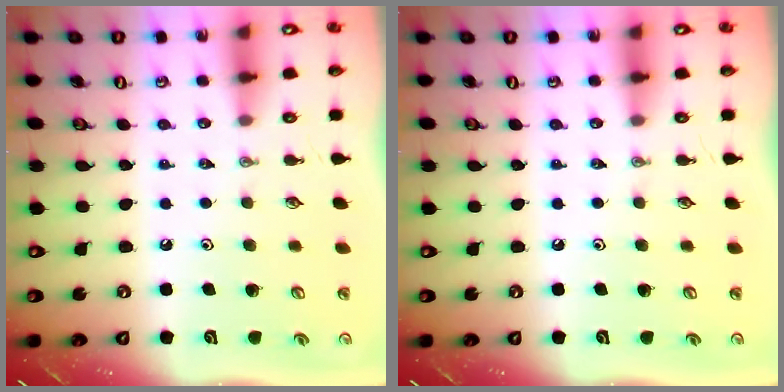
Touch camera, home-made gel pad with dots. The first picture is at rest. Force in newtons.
{"total": 0.0}